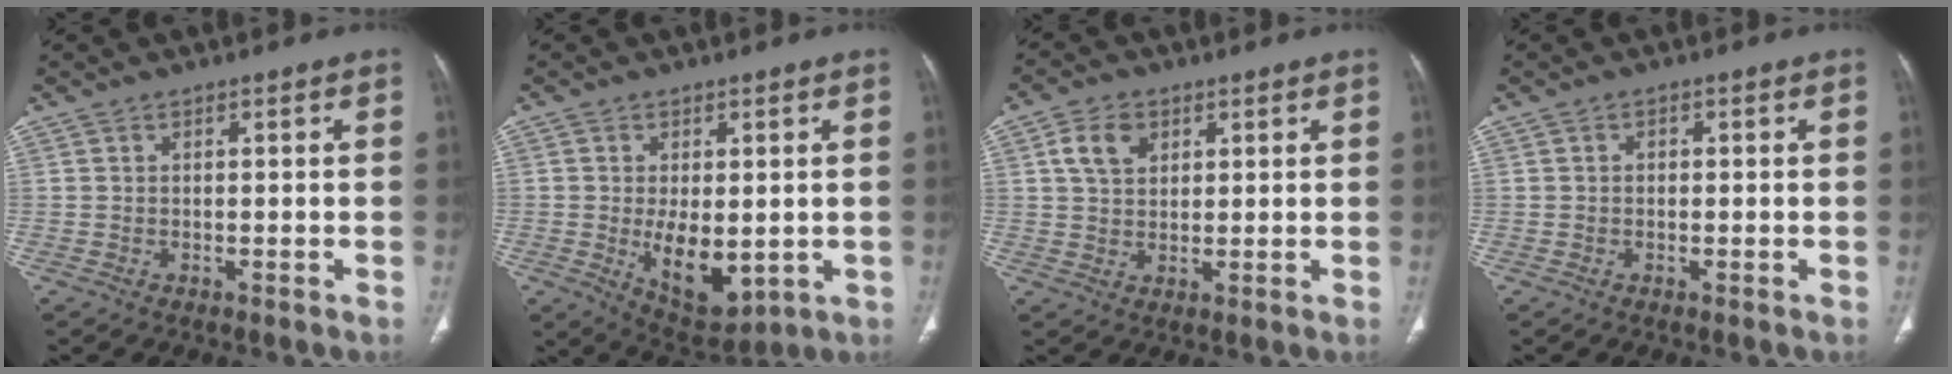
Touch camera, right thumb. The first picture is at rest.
{"total": 10.4, "force": [-1.3, 5.7, 8.6], "torque": [-0.110, -0.018, -0.001]}
{"total": 5.9, "force": [2.3, 4.2, 3.3], "torque": [-0.044, -0.004, 0.041]}
{"total": 0.9, "force": [0.0, 0.7, 0.5], "torque": [-0.002, 0.003, -0.003]}